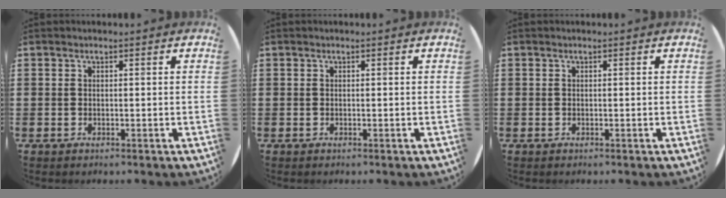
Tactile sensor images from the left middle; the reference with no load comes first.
{"total": 0.0}
{"total": 0.0}